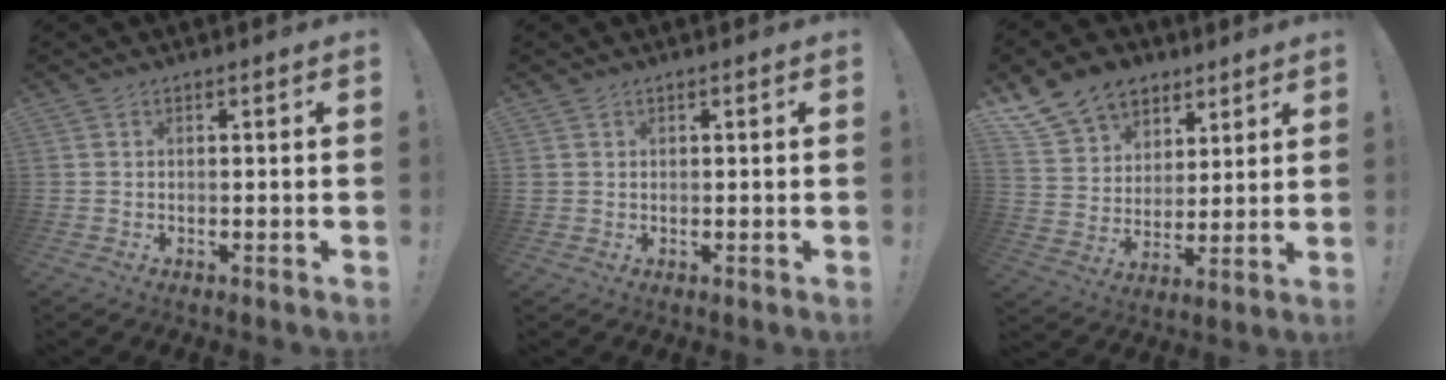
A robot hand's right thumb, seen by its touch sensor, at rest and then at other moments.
{"total": 1.1, "force": [0.6, 1.0, 0.1], "torque": [0.005, -0.001, 0.009]}
{"total": 14.0, "force": [9.0, 9.9, 4.2], "torque": [-0.068, -0.057, 0.177]}